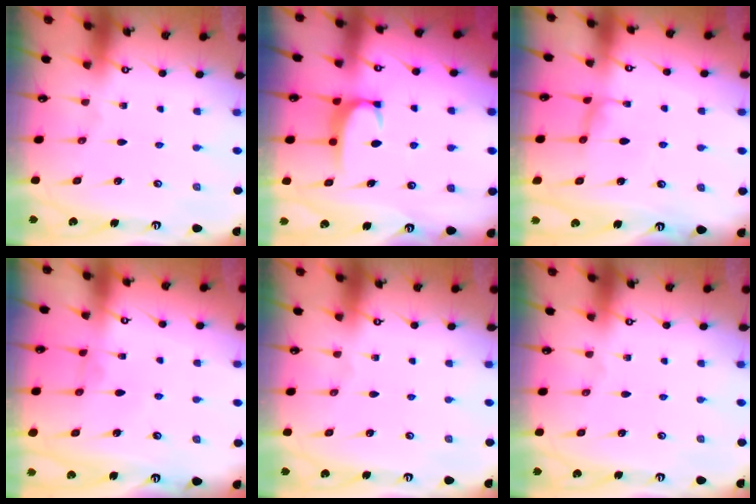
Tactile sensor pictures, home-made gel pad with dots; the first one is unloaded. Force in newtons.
{"total": 1.6, "press": 1.6, "slide": 0.5}
{"total": 1.9, "press": 1.8, "slide": 0.5}
{"total": 0.9, "press": 0.8, "slide": 0.3}
{"total": 0.0}
{"total": 0.0}